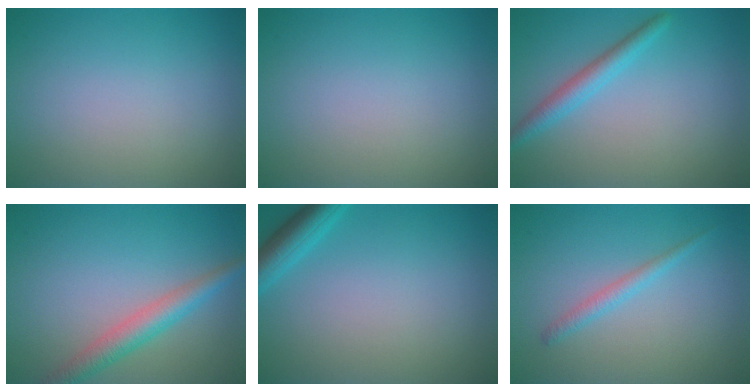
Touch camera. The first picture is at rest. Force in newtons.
{"total": 0.0}
{"total": 2.4, "press": 2.4, "slide": 0.1}
{"total": 3.4, "press": 3.4, "slide": 0.1}
{"total": 2.9, "press": 2.9, "slide": 0.2}
{"total": 1.4, "press": 1.4, "slide": 0.1}